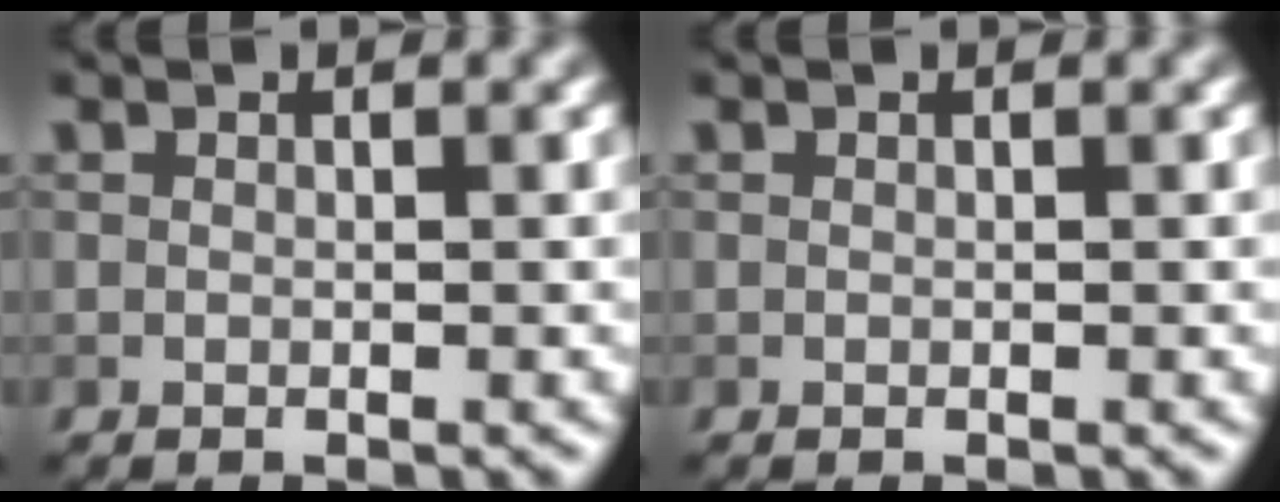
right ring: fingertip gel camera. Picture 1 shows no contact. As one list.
[{"total": 0.0}]